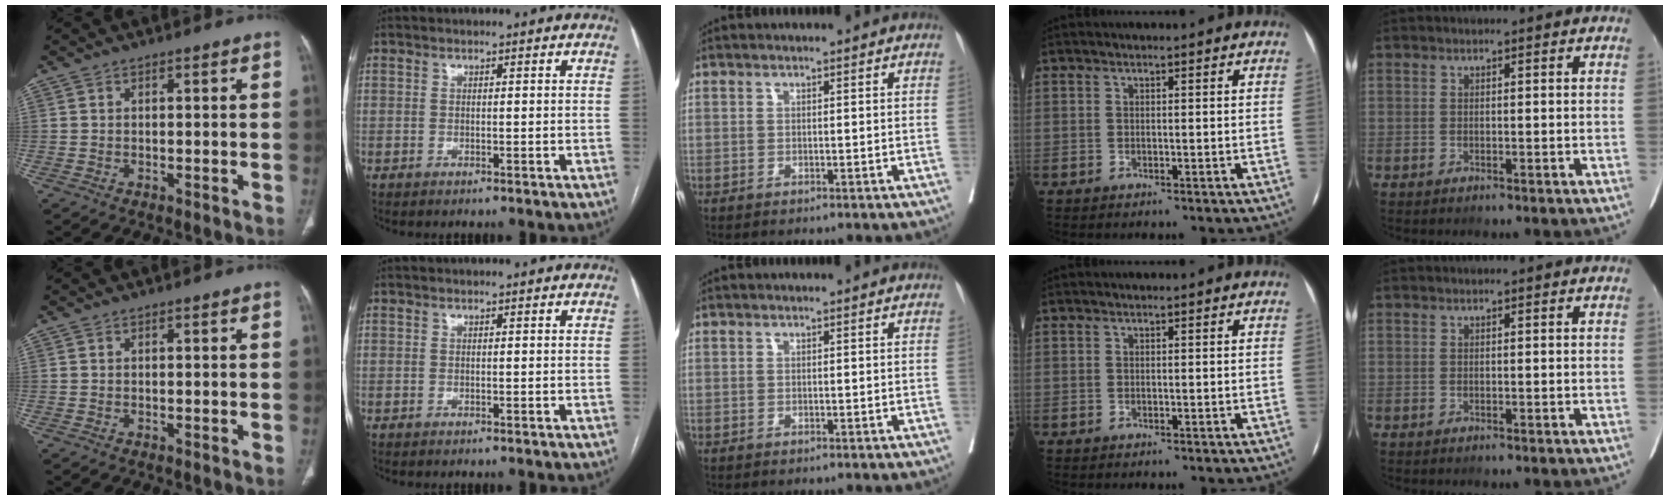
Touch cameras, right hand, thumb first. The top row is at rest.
{}